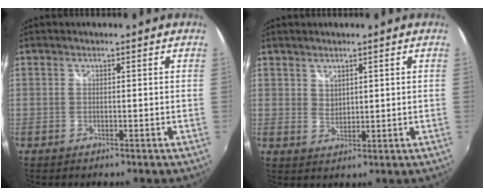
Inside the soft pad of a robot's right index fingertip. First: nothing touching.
{"total": 2.3, "force": [1.8, 1.2, 0.8], "torque": [-0.009, -0.001, 0.033]}